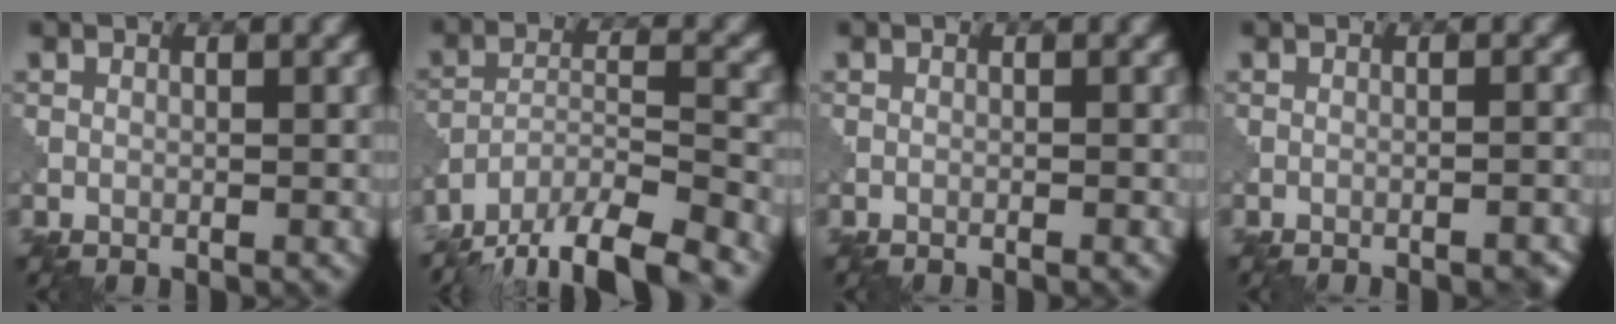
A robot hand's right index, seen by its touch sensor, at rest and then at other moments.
{"total": 11.2, "force": [-9.7, 2.8, 4.8], "torque": [-0.080, -0.012, -0.156]}
{"total": 0.6, "force": [-0.5, 0.1, 0.4], "torque": [-0.002, 0.000, -0.013]}
{"total": 3.2, "force": [-2.6, 0.8, 1.6], "torque": [-0.011, 0.013, -0.031]}